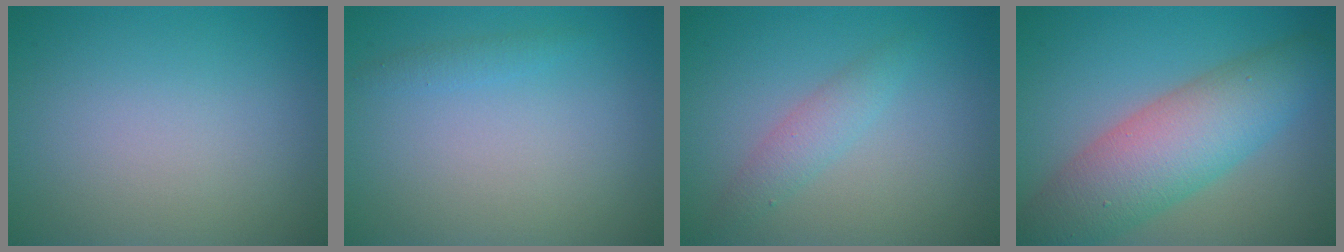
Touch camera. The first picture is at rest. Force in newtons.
{"total": 0.9, "press": 0.9, "slide": 0.0}
{"total": 1.9, "press": 1.9, "slide": 0.0}
{"total": 8.0, "press": 8.0, "slide": 0.4}